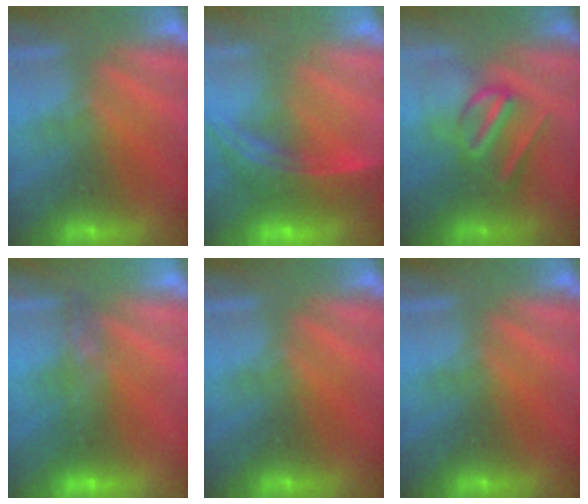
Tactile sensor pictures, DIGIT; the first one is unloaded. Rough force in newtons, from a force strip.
{"total": 10.5}
{"total": 2.9}
{"total": 4.4}
{"total": 0.0}
{"total": 0.0}